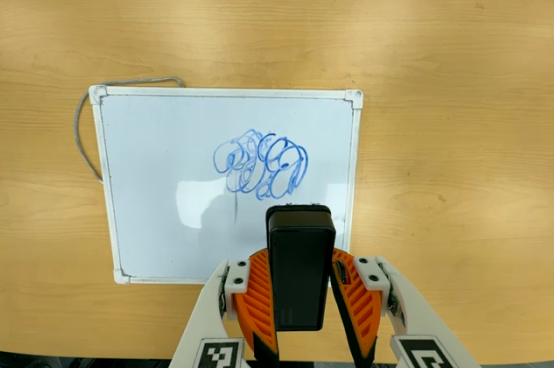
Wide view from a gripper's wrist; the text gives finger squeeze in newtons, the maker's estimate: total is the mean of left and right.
{"total": 6.9, "left": 5.7, "right": 8.1}